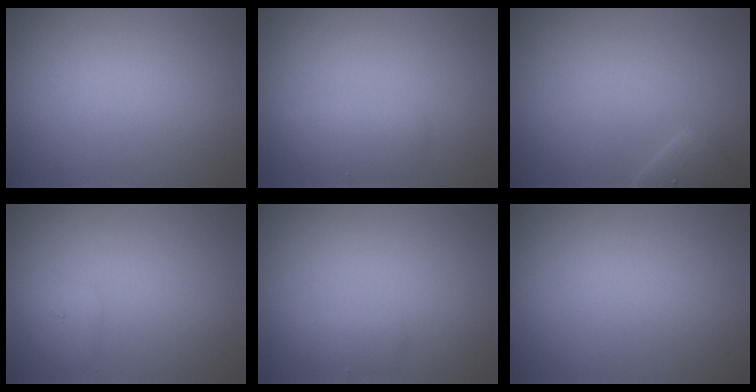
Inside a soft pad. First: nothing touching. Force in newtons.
{"total": 1.6, "press": 1.6, "slide": 0.0}
{"total": 1.8, "press": 1.8, "slide": 0.1}
{"total": 0.5, "press": 0.5, "slide": 0.0}
{"total": 0.9, "press": 0.9, "slide": 0.0}
{"total": 0.0}